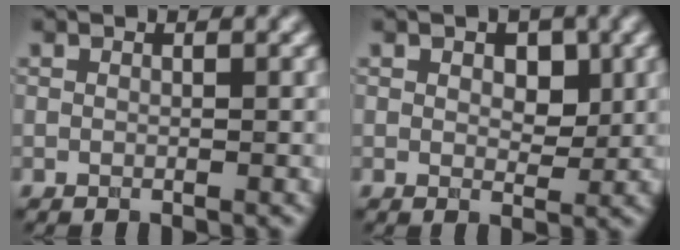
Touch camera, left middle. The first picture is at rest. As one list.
[{"total": 1.8, "force": [0.6, 1.1, 1.3], "torque": [-0.022, -0.001, 0.020]}]